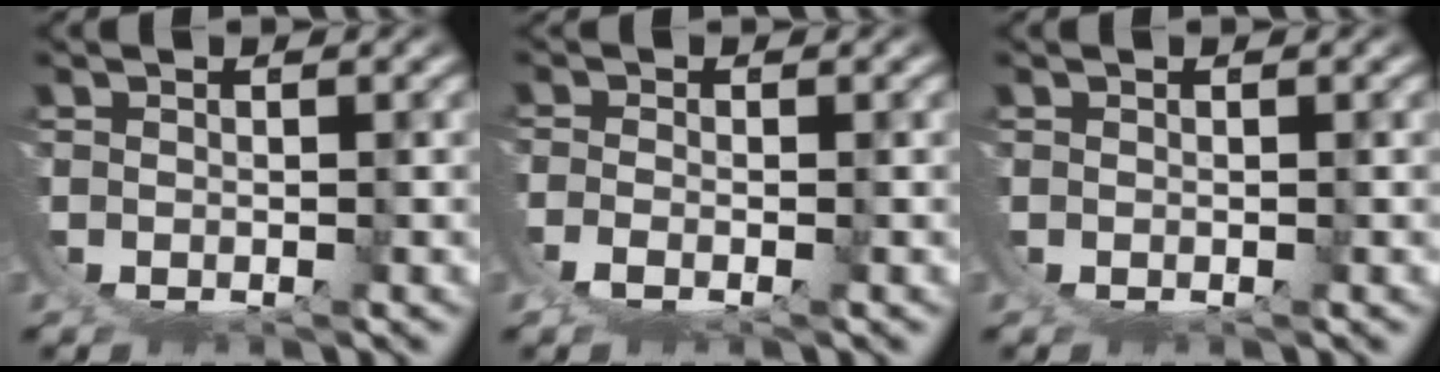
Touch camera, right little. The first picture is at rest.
{"total": 1.9, "force": [0.3, 0.9, 1.7], "torque": [-0.048, -0.012, 0.010]}
{"total": 0.0}